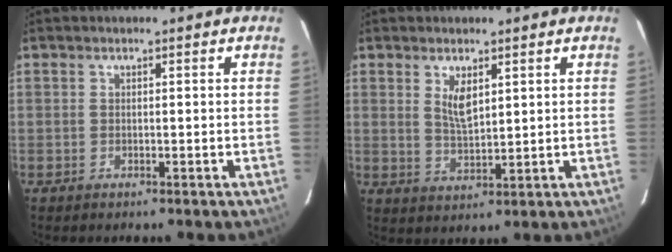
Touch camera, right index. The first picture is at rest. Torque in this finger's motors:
{"motor_torque": [0.53, 0.20, 0.21, 0.07]}